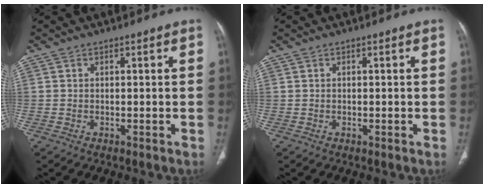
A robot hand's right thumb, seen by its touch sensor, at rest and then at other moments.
{"total": 0.0}